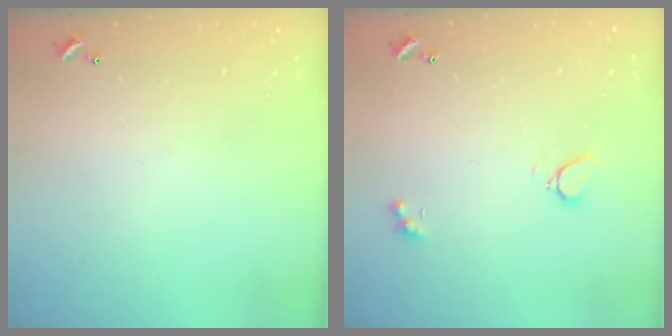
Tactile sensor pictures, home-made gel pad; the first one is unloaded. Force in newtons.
{"total": 3.7, "press": 3.6, "slide": 0.7}